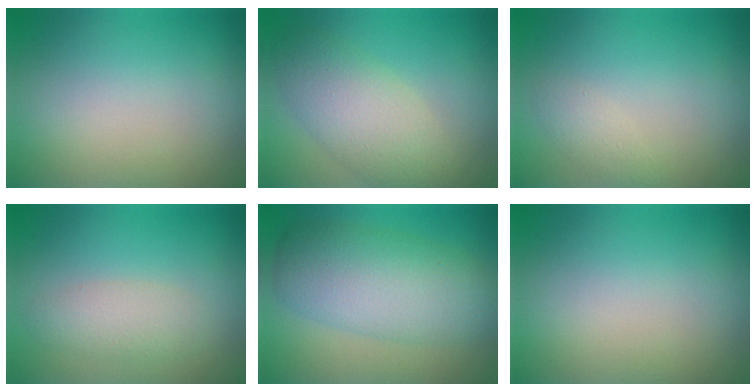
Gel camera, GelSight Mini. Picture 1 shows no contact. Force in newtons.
{"total": 5.6, "press": 5.6, "slide": 0.1}
{"total": 1.1, "press": 1.1, "slide": 0.1}
{"total": 2.5, "press": 2.5, "slide": 0.2}
{"total": 7.5, "press": 7.5, "slide": 0.2}
{"total": 0.0}